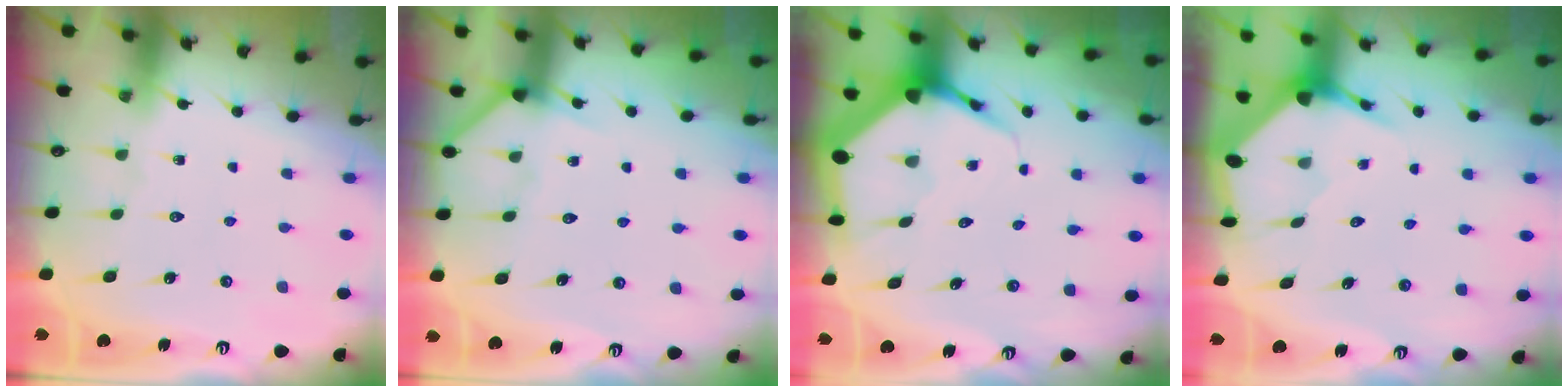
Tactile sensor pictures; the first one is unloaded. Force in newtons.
{"total": 4.3, "press": 4.3, "slide": 0.6}
{"total": 5.9, "press": 5.9, "slide": 0.6}
{"total": 3.4, "press": 3.4, "slide": 0.6}